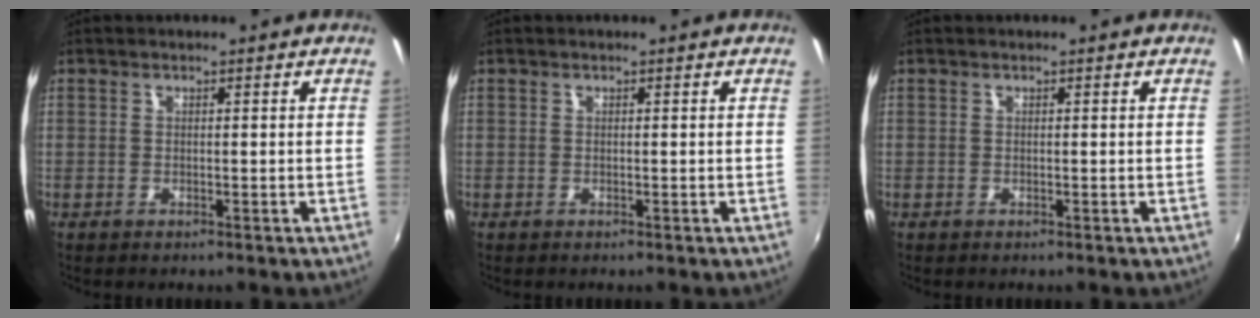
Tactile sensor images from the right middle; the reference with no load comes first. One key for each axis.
{"total": 0.0}
{"total": 0.0}